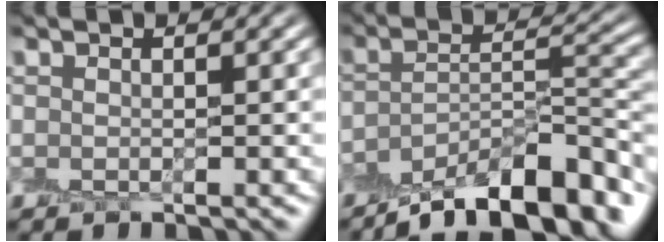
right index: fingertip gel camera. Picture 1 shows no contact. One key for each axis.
{"total": 11.5, "fx": -8.2, "fy": 3.6, "fz": 7.3, "tx": -0.107, "ty": 0.004, "tz": -0.133}